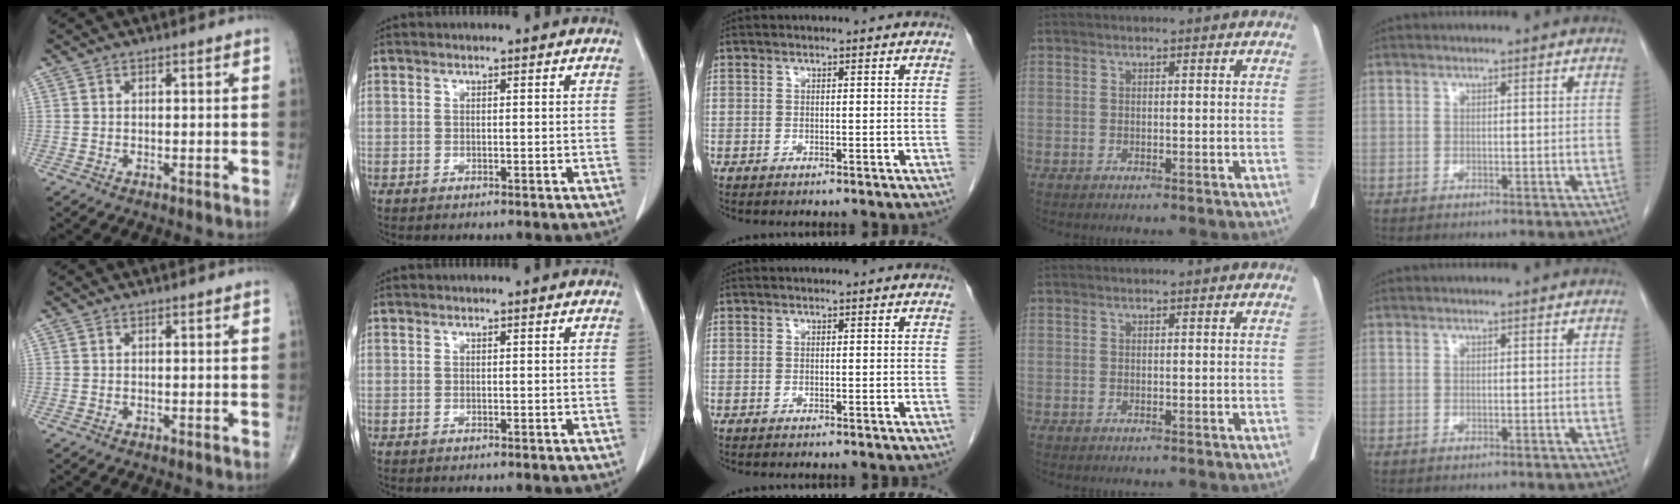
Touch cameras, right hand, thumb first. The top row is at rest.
{}